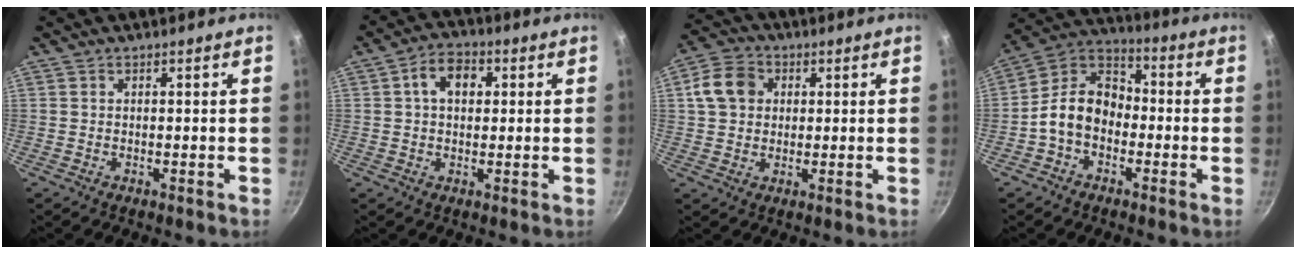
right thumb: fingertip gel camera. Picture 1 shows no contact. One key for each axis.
{"total": 6.9, "fx": 1.6, "fy": 4.8, "fz": 4.7, "tx": -0.056, "ty": 0.011, "tz": 0.017}
{"total": 8.3, "fx": 1.7, "fy": 6.8, "fz": 4.3, "tx": -0.059, "ty": 0.011, "tz": 0.020}
{"total": 11.2, "fx": -2.7, "fy": 8.2, "fz": 7.1, "tx": -0.093, "ty": 0.047, "tz": -0.074}